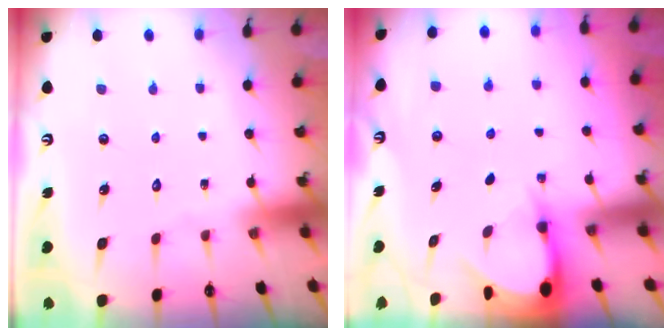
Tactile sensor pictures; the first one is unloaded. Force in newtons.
{"total": 3.6, "press": 3.6, "slide": 0.2}